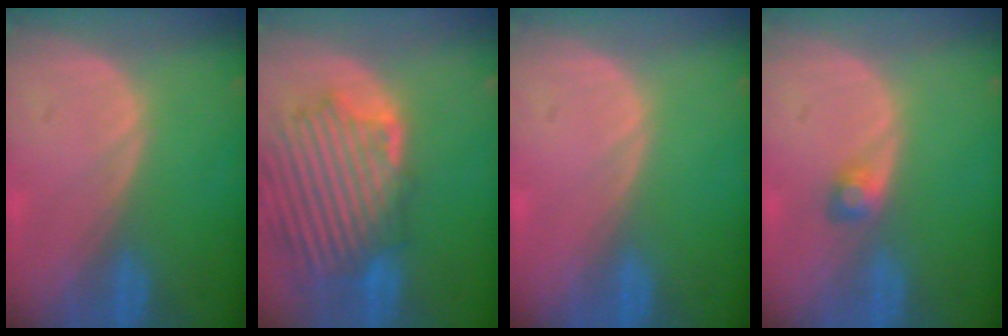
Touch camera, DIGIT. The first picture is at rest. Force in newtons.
{"total": 12.9, "press": 11.6, "slide": 5.7}
{"total": 0.0}
{"total": 1.9, "press": 1.8, "slide": 0.2}